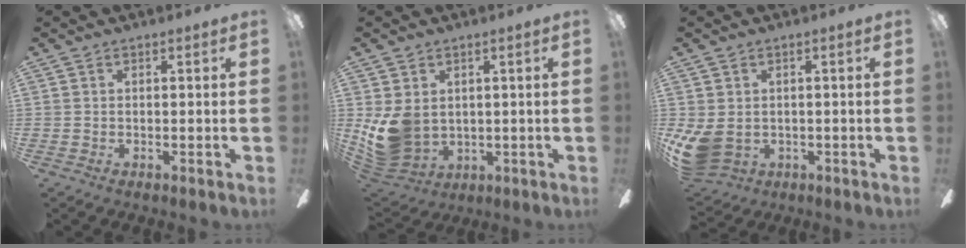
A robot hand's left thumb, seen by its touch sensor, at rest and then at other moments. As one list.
[{"total": 10.2, "force": [0.4, 8.3, 5.9], "torque": [-0.156, -0.010, 0.009]}, {"total": 6.8, "force": [-0.8, 5.3, 4.2], "torque": [-0.104, 0.002, -0.010]}]